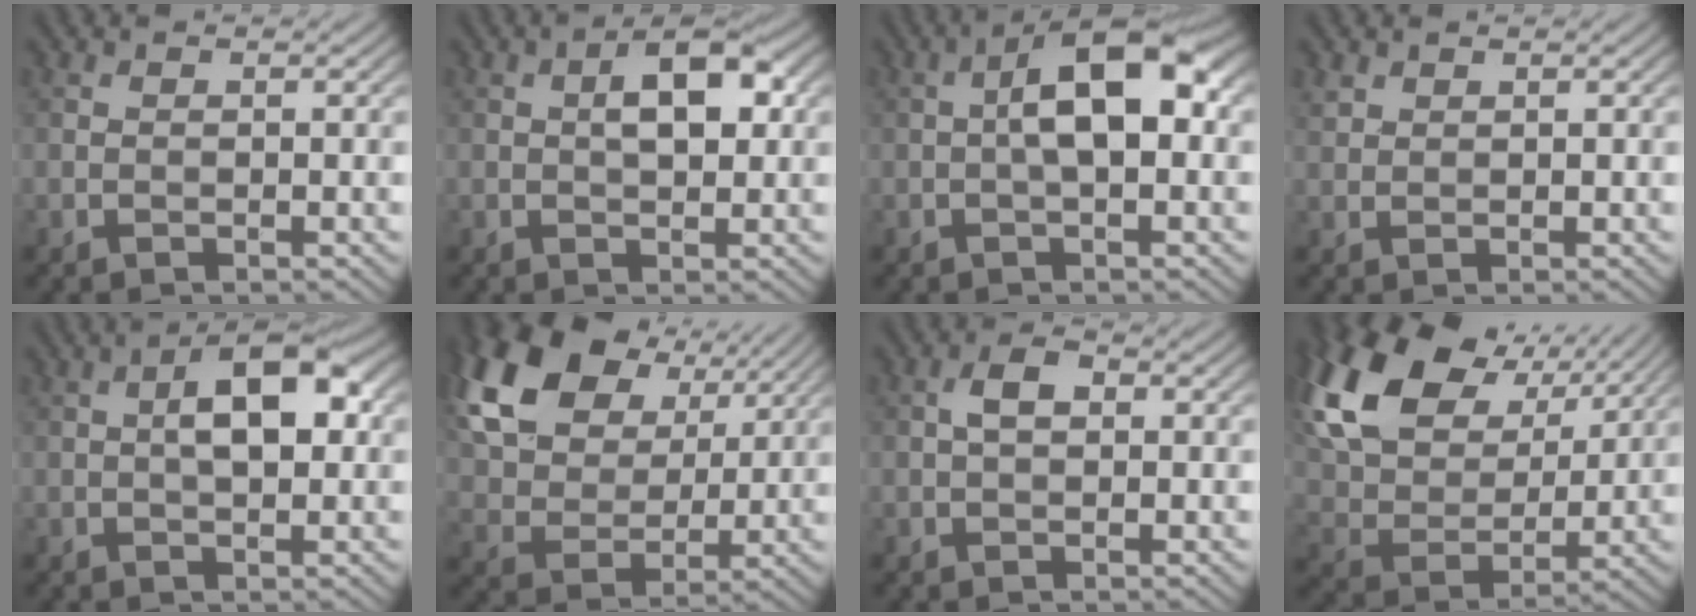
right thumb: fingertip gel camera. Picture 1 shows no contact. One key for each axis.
{"total": 5.8, "fx": 1.1, "fy": 2.7, "fz": 5.0, "tx": -0.075, "ty": 0.008, "tz": 0.013}
{"total": 8.2, "fx": 0.3, "fy": 3.4, "fz": 7.5, "tx": -0.124, "ty": 0.023, "tz": -0.005}
{"total": 1.2, "fx": 0.9, "fy": 0.7, "fz": 0.3, "tx": -0.011, "ty": 0.003, "tz": 0.023}
{"total": 6.7, "fx": 0.8, "fy": 3.1, "fz": 5.9, "tx": -0.092, "ty": 0.012, "tz": 0.008}
{"total": 21.0, "fx": 10.5, "fy": 14.3, "fz": 11.2, "tx": -0.301, "ty": 0.053, "tz": 0.225}
{"total": 2.6, "fx": 0.2, "fy": 1.5, "fz": 2.1, "tx": -0.040, "ty": 0.008, "tz": 0.001}
{"total": 18.6, "fx": 9.1, "fy": 11.7, "fz": 11.3, "tx": -0.285, "ty": 0.040, "tz": 0.159}